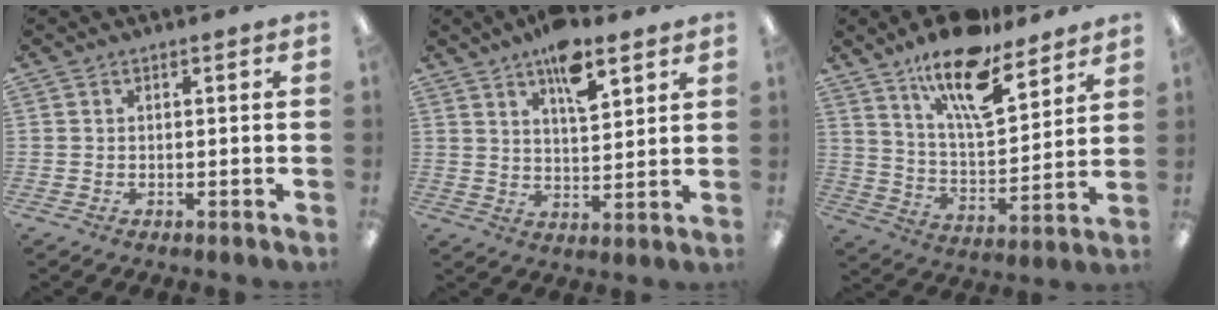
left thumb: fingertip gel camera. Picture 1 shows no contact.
{"total": 10.3, "force": [6.9, 4.1, 6.4], "torque": [-0.095, -0.035, 0.116]}
{"total": 17.0, "force": [12.7, 5.6, 9.8], "torque": [-0.168, -0.075, 0.214]}